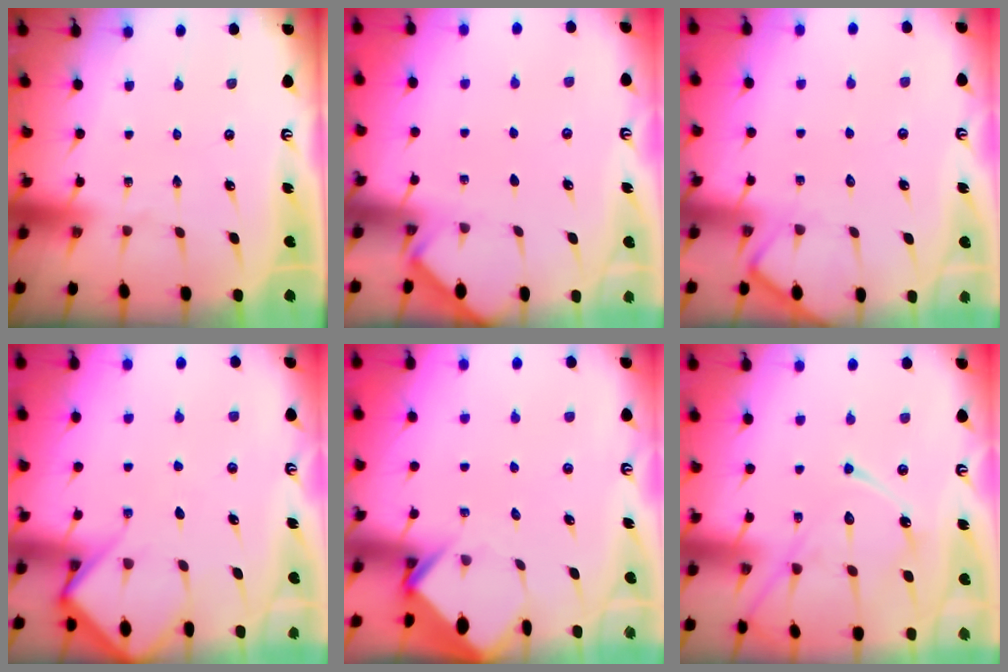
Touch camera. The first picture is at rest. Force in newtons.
{"total": 3.2, "press": 3.1, "slide": 0.4}
{"total": 6.8, "press": 6.8, "slide": 0.5}
{"total": 7.4, "press": 7.4, "slide": 0.8}
{"total": 3.9, "press": 3.9, "slide": 0.3}
{"total": 13.5, "press": 13.4, "slide": 1.3}